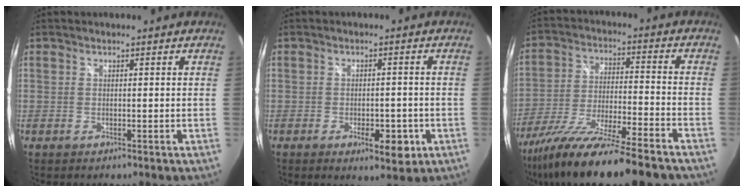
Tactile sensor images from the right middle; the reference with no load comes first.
{"total": 5.7, "force": [-2.5, 2.5, 4.5], "torque": [-0.075, -0.008, -0.029]}
{"total": 20.8, "force": [-16.8, 1.4, 12.2], "torque": [-0.232, -0.058, -0.283]}